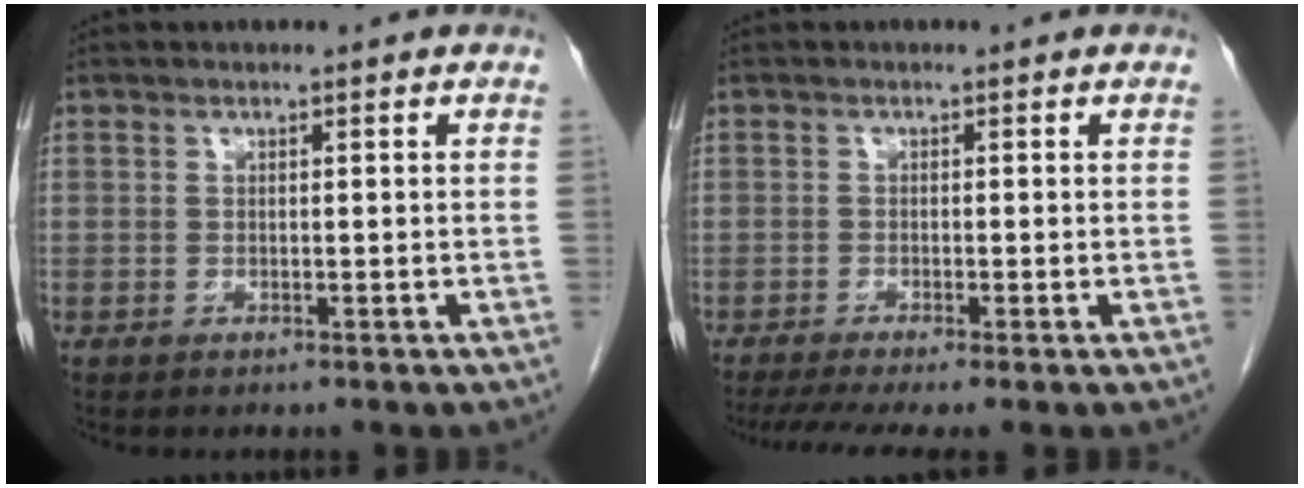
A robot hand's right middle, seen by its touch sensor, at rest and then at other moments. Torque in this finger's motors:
{"motor_torque": [0.70, -0.44, 0.11, 0.03]}